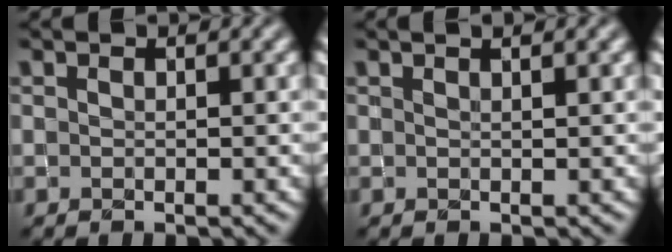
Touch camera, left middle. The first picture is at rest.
{"total": 2.0, "force": [1.3, 0.7, 1.4], "torque": [-0.010, -0.002, 0.000]}